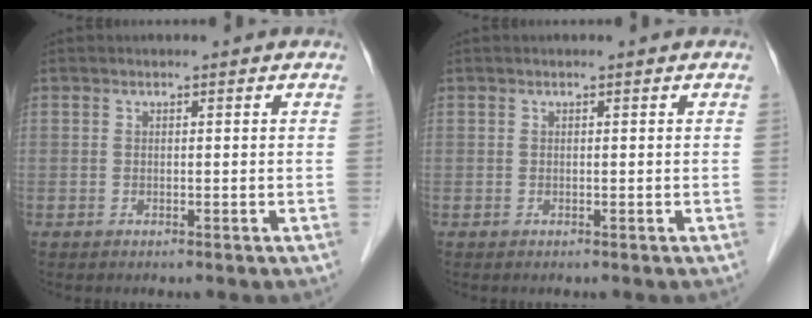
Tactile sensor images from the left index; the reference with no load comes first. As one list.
[{"total": 0.0}]